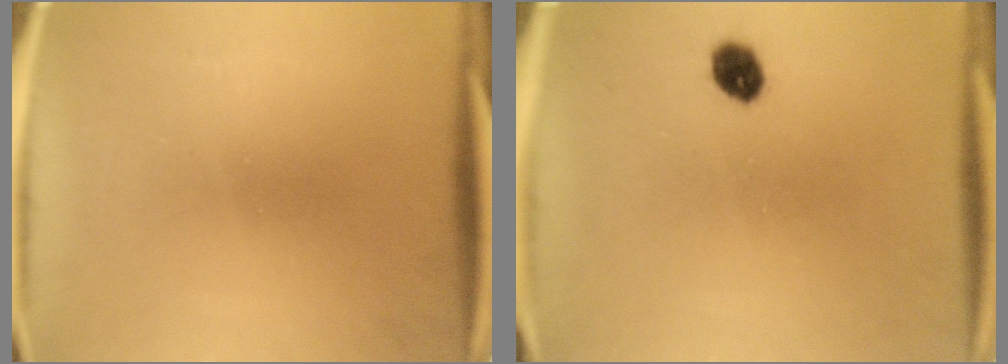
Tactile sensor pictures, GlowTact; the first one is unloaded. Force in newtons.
{"total": 4.0}